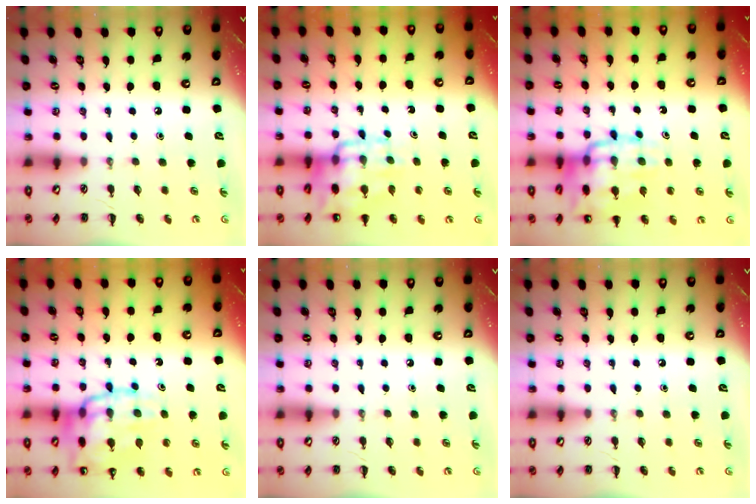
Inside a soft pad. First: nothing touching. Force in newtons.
{"total": 13.0, "press": 12.6, "slide": 2.9}
{"total": 17.7, "press": 17.5, "slide": 2.2}
{"total": 18.4, "press": 18.2, "slide": 2.4}
{"total": 0.0}
{"total": 0.0}